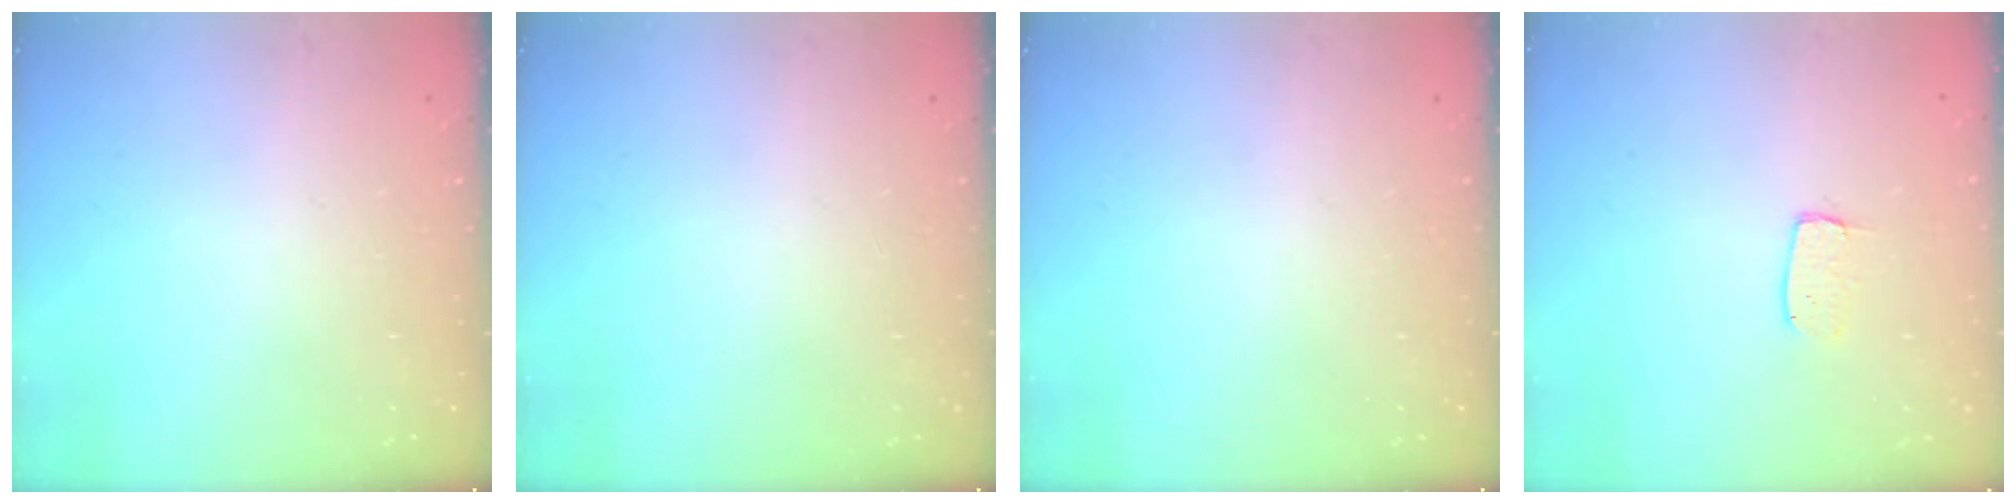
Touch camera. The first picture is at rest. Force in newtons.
{"total": 0.0}
{"total": 0.0}
{"total": 3.6, "press": 3.6, "slide": 0.2}